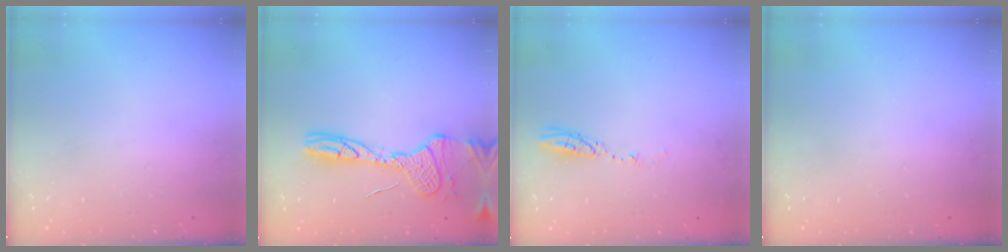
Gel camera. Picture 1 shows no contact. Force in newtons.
{"total": 14.2, "press": 14.2, "slide": 1.3}
{"total": 3.6, "press": 3.6, "slide": 0.3}
{"total": 0.0}